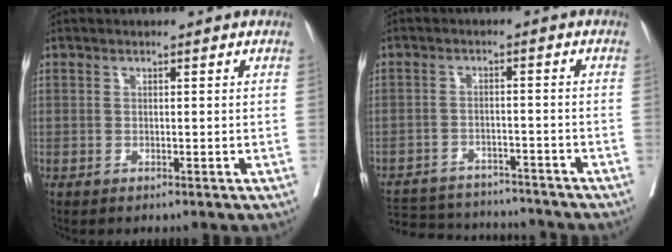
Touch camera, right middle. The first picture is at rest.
{"total": 14.5, "force": [-13.5, 3.8, 3.7], "torque": [-0.077, 0.006, -0.184]}